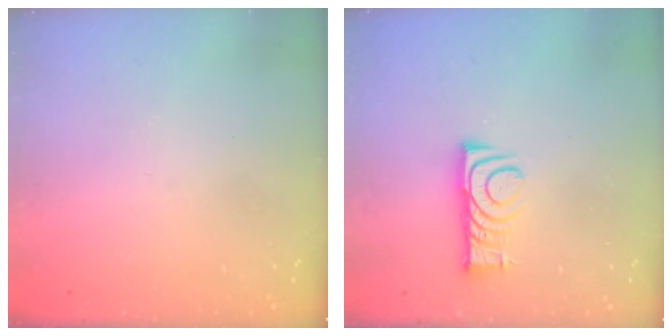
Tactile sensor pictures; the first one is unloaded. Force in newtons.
{"total": 8.7, "press": 8.7, "slide": 0.5}